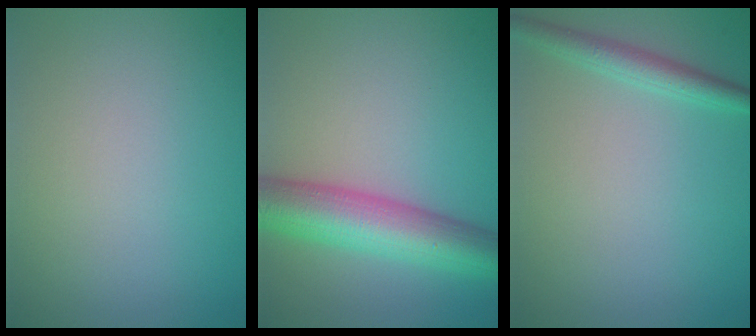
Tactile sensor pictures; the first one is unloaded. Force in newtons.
{"total": 7.8, "press": 7.8, "slide": 0.2}
{"total": 2.2, "press": 2.2, "slide": 0.1}